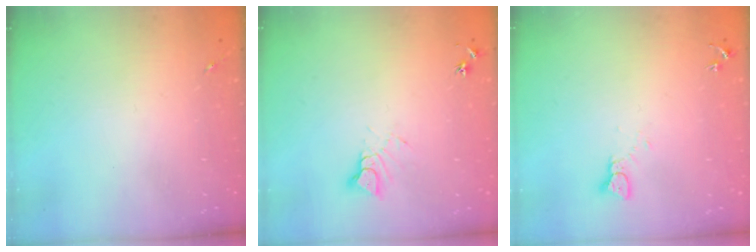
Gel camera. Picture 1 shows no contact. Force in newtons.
{"total": 6.0, "press": 6.0, "slide": 0.4}
{"total": 2.4, "press": 2.4, "slide": 0.2}